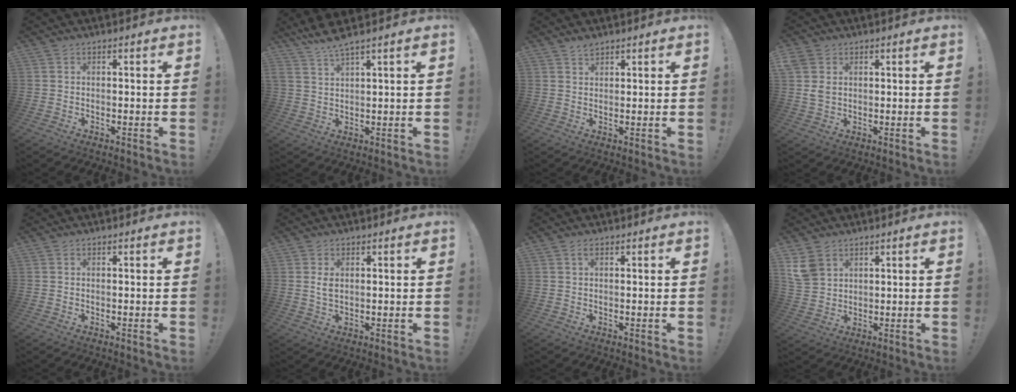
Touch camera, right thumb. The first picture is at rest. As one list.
[{"total": 4.7, "force": [3.9, -0.3, 2.6], "torque": [-0.058, -0.017, 0.070]}, {"total": 1.9, "force": [1.8, 0.6, 0.6], "torque": [0.003, -0.013, 0.030]}, {"total": 4.7, "force": [1.9, 3.7, 2.2], "torque": [-0.030, -0.001, 0.038]}, {"total": 0.0}, {"total": 2.7, "force": [0.8, 1.6, 2.1], "torque": [-0.034, -0.001, 0.013]}, {"total": 1.1, "force": [0.6, 0.5, 0.8], "torque": [-0.015, 0.002, 0.010]}, {"total": 6.9, "force": [3.9, 4.8, 3.1], "torque": [-0.060, -0.012, 0.080]}]